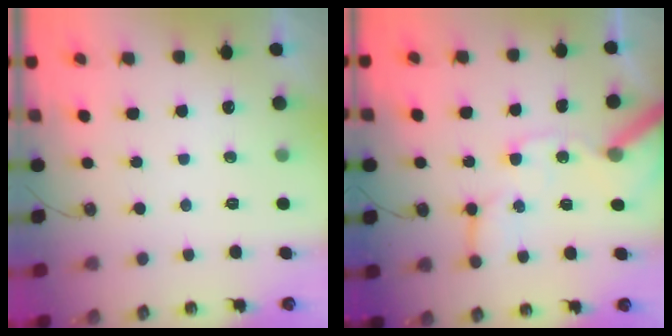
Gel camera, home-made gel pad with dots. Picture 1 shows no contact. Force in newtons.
{"total": 13.9, "press": 13.8, "slide": 1.9}